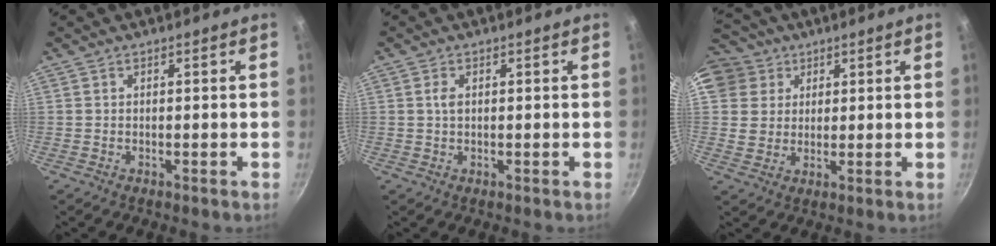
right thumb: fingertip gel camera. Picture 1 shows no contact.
{"total": 1.7, "force": [0.3, 1.0, 1.3], "torque": [-0.023, 0.002, 0.005]}
{"total": 11.5, "force": [5.6, 9.4, 3.3], "torque": [-0.045, 0.005, 0.102]}